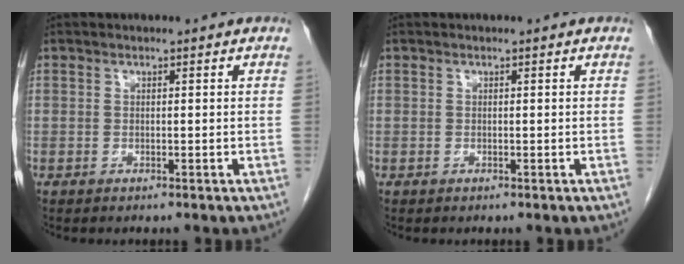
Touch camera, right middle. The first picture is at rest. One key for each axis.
{"total": 0.0}